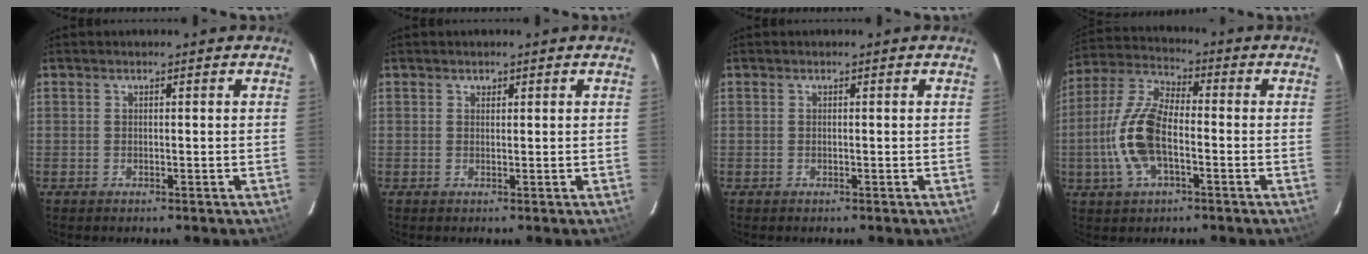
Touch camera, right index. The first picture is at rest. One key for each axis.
{"total": 0.7, "fx": 0.4, "fy": 0.5, "fz": 0.0, "tx": 0.001, "ty": 0.002, "tz": 0.006}
{"total": 0.0}
{"total": 12.4, "fx": -2.9, "fy": 5.5, "fz": 10.7, "tx": -0.235, "ty": 0.009, "tz": -0.059}